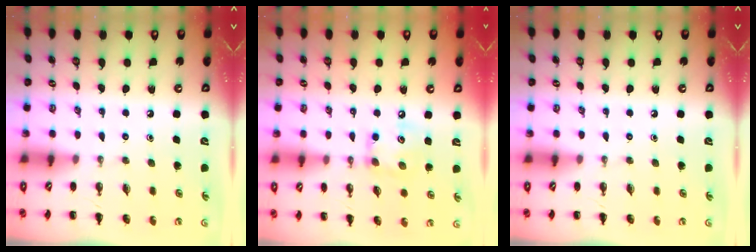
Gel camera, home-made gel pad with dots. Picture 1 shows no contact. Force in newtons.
{"total": 8.3, "press": 8.3, "slide": 0.3}
{"total": 0.0}